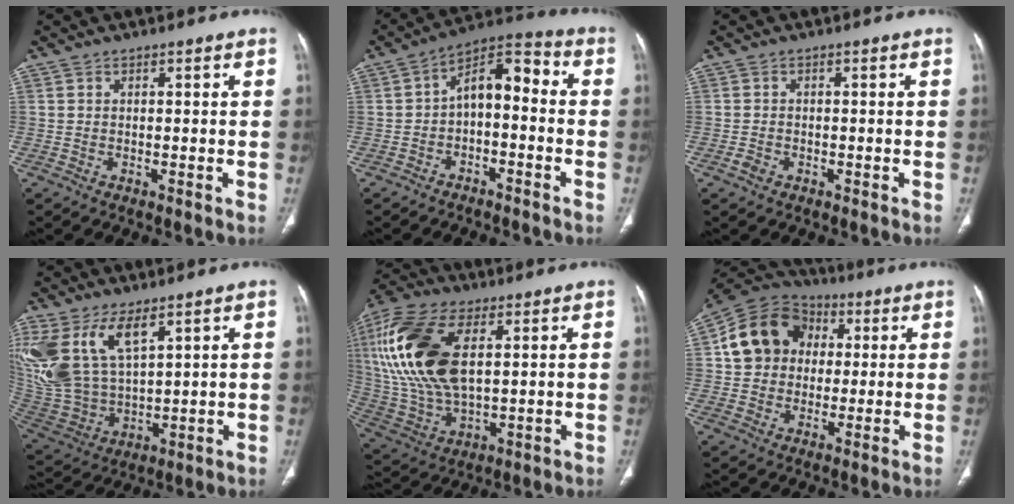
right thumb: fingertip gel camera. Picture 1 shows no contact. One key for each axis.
{"total": 9.7, "fx": -1.6, "fy": 5.5, "fz": 7.9, "tx": -0.105, "ty": 0.053, "tz": -0.037}
{"total": 1.5, "fx": -0.8, "fy": 1.1, "fz": 0.7, "tx": -0.015, "ty": 0.004, "tz": -0.014}
{"total": 18.4, "fx": 8.6, "fy": 9.6, "fz": 13.2, "tx": -0.284, "ty": -0.027, "tz": 0.188}
{"total": 22.6, "fx": 5.6, "fy": 11.7, "fz": 18.5, "tx": -0.400, "ty": -0.010, "tz": 0.104}
{"total": 13.8, "fx": 2.0, "fy": 11.7, "fz": 6.9, "tx": -0.107, "ty": 0.018, "tz": 0.026}